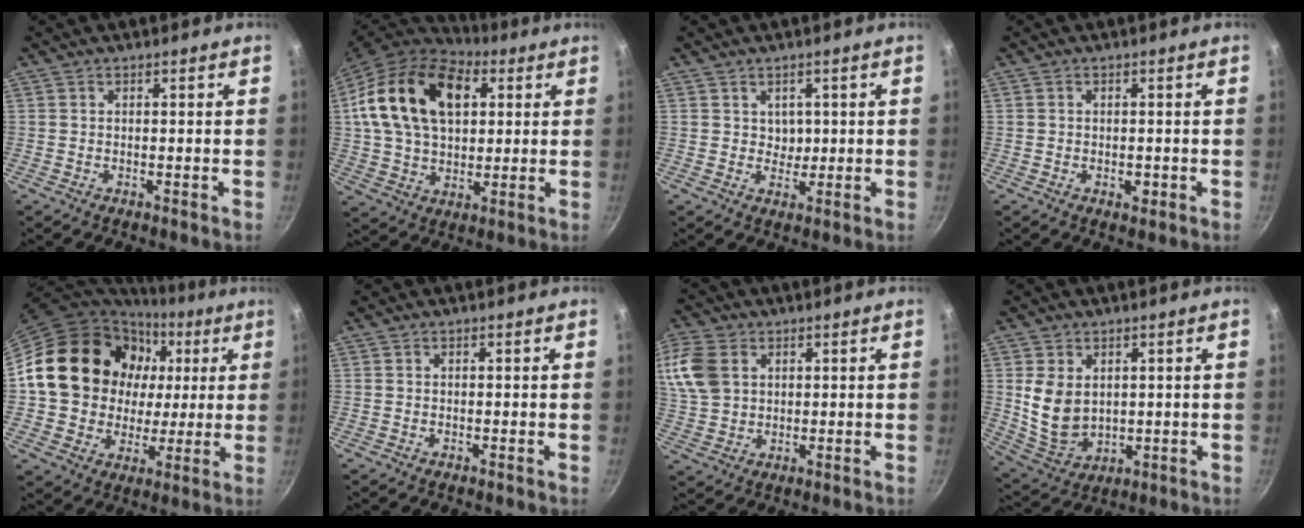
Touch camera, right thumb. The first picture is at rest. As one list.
[{"total": 22.3, "force": [4.8, 17.5, 13.1], "torque": [-0.210, 0.019, 0.084]}, {"total": 2.5, "force": [0.8, 2.1, 0.9], "torque": [0.003, -0.012, 0.010]}, {"total": 1.8, "force": [-0.5, 1.2, 1.2], "torque": [-0.016, 0.000, -0.007]}, {"total": 22.1, "force": [4.4, 18.8, 10.7], "torque": [-0.169, 0.019, 0.086]}, {"total": 0.0}, {"total": 10.0, "force": [3.2, 7.3, 6.1], "torque": [-0.117, -0.004, 0.066]}, {"total": 9.6, "force": [1.7, 6.9, 6.5], "torque": [-0.107, -0.021, 0.052]}]